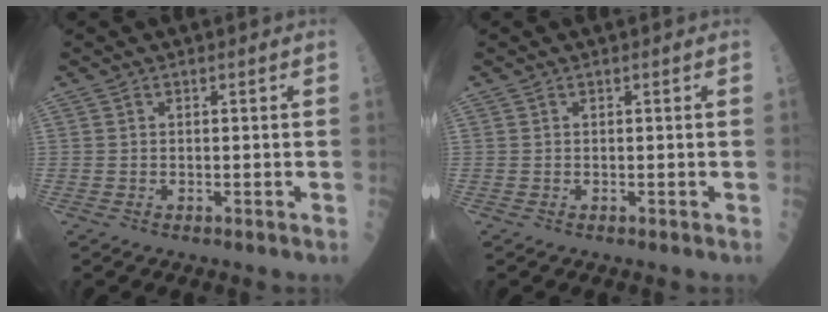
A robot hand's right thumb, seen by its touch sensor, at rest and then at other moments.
{"total": 0.0}